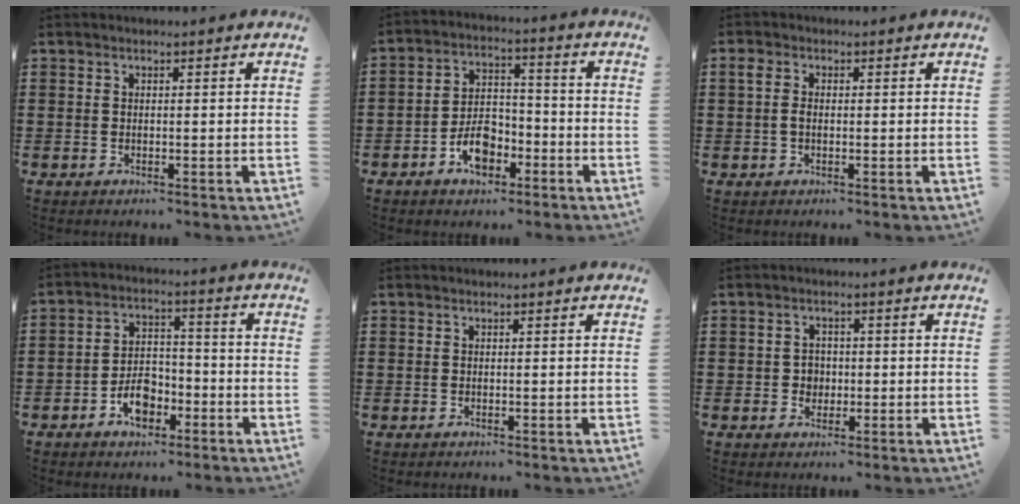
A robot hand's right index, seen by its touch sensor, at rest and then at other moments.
{"total": 7.0, "force": [-3.3, 4.3, 4.3], "torque": [-0.075, 0.009, -0.063]}
{"total": 1.8, "force": [0.0, 1.1, 1.4], "torque": [-0.036, 0.003, -0.003]}
{"total": 5.8, "force": [-3.0, 3.7, 3.3], "torque": [-0.054, 0.007, -0.056]}
{"total": 0.0}
{"total": 2.1, "force": [-0.3, 2.0, 0.5], "torque": [-0.017, 0.007, -0.009]}